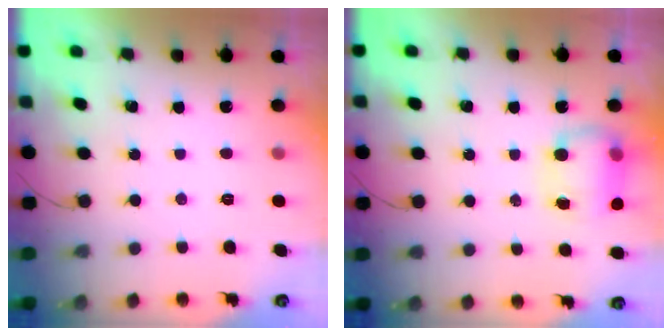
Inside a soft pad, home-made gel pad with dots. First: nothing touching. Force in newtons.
{"total": 8.0, "press": 8.0, "slide": 0.5}